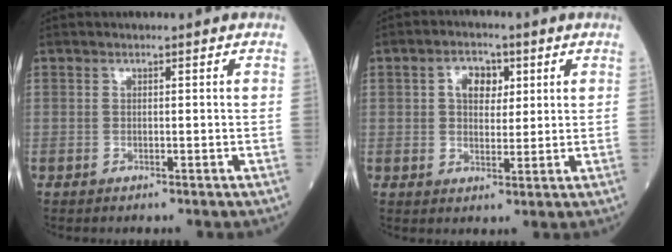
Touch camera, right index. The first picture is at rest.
{"total": 5.0, "force": [1.7, 3.3, 3.4], "torque": [-0.055, 0.013, 0.028]}